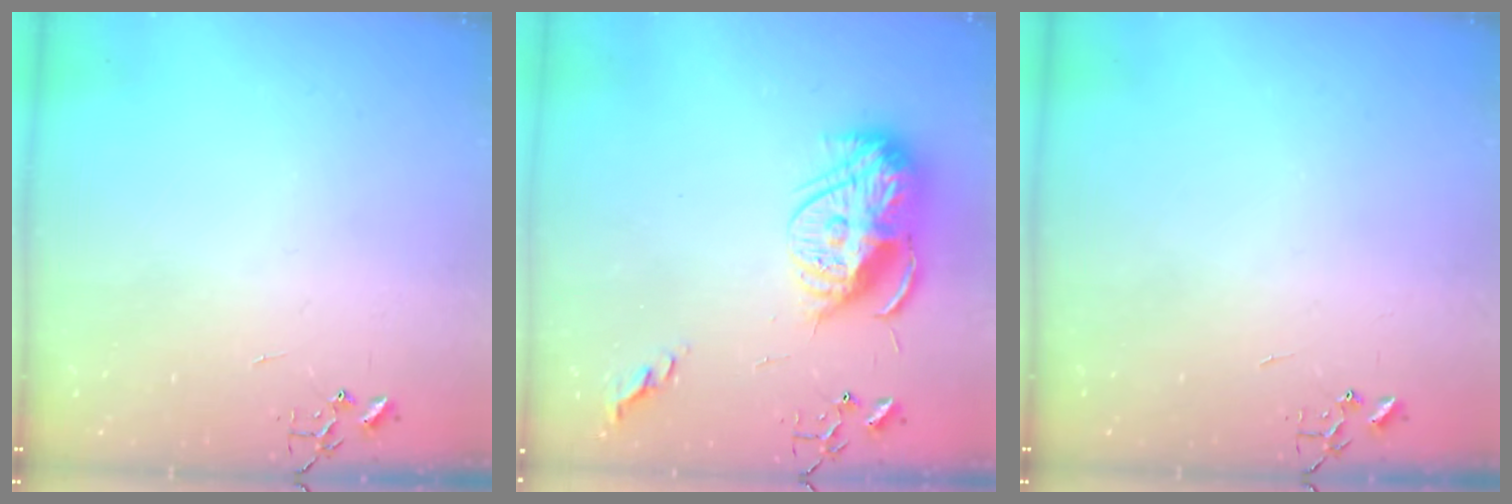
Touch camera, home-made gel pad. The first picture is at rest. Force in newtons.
{"total": 15.6, "press": 15.6, "slide": 1.2}
{"total": 0.0}